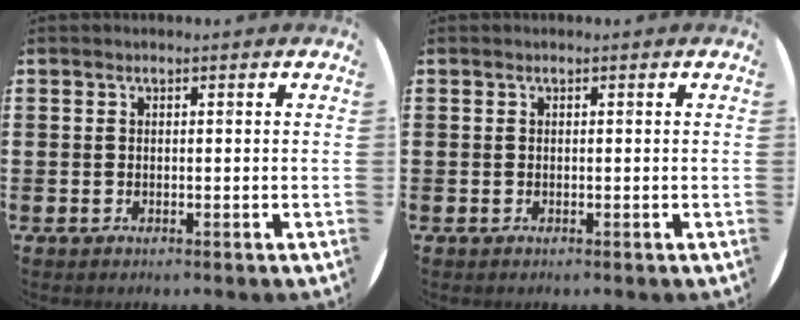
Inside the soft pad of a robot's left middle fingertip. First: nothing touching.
{"total": 0.0}